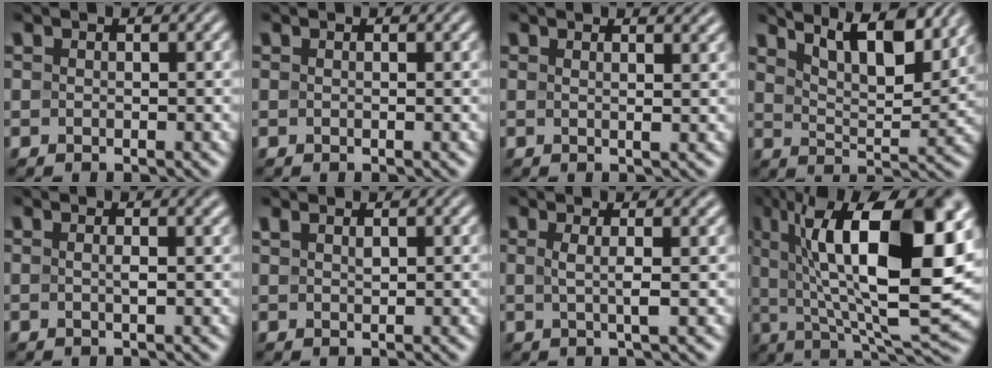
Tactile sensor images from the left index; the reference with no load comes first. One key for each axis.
{"total": 0.0}
{"total": 2.8, "fx": 1.8, "fy": 1.0, "fz": 1.8, "tx": -0.007, "ty": 0.008, "tz": 0.003}
{"total": 9.6, "fx": 6.9, "fy": 2.8, "fz": 5.9, "tx": -0.087, "ty": 0.013, "tz": 0.088}
{"total": 1.8, "fx": 0.5, "fy": 0.5, "fz": 1.7, "tx": -0.023, "ty": 0.001, "tz": 0.000}
{"total": 1.1, "fx": 0.8, "fy": 0.3, "fz": 0.7, "tx": -0.016, "ty": 0.002, "tz": 0.017}
{"total": 3.0, "fx": 0.6, "fy": 0.9, "fz": 2.9, "tx": -0.041, "ty": 0.002, "tz": 0.004}
{"total": 17.6, "fx": 5.1, "fy": 6.2, "fz": 15.7, "tx": -0.240, "ty": 0.008, "tz": 0.083}